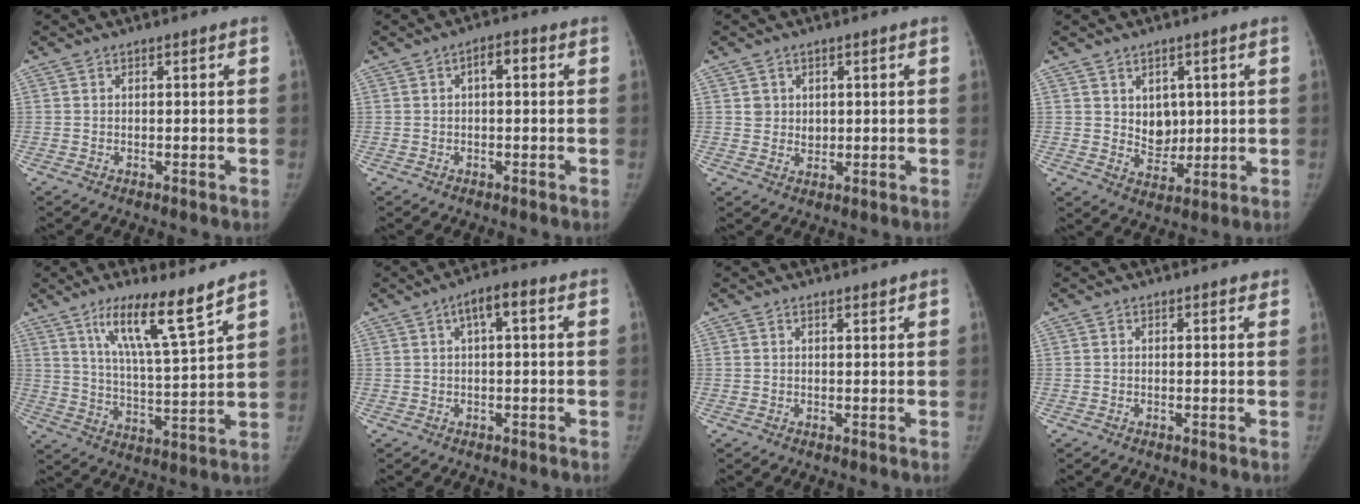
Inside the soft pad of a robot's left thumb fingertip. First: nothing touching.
{"total": 3.1, "force": [0.6, 1.3, 2.7], "torque": [-0.040, 0.010, 0.004]}
{"total": 3.0, "force": [1.0, 2.7, 0.7], "torque": [0.005, -0.005, 0.020]}
{"total": 6.1, "force": [1.4, 4.8, 3.6], "torque": [-0.024, -0.015, 0.032]}
{"total": 12.9, "force": [8.9, 1.3, 9.3], "torque": [-0.152, -0.060, 0.157]}
{"total": 4.3, "force": [1.1, 1.3, 3.9], "torque": [-0.064, 0.015, 0.013]}
{"total": 0.7, "force": [0.6, 0.1, 0.3], "torque": [-0.007, -0.005, 0.011]}
{"total": 0.6, "force": [0.5, 0.3, 0.2], "torque": [-0.002, -0.003, 0.003]}